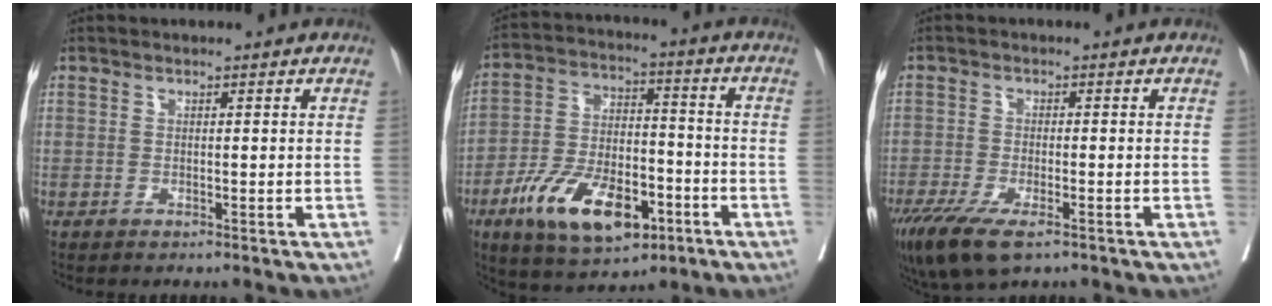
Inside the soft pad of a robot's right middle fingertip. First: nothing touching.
{"total": 15.3, "force": [-7.6, 6.8, 11.4], "torque": [-0.208, 0.002, -0.124]}
{"total": 9.8, "force": [-6.4, 3.1, 6.8], "torque": [-0.120, -0.023, -0.106]}